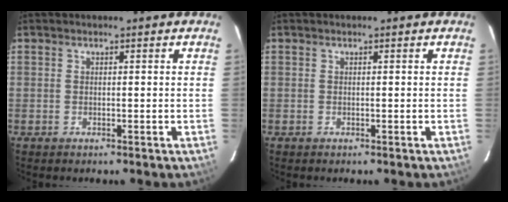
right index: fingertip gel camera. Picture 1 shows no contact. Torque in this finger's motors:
{"motor_torque": [0.09, -0.03, -0.01, 0.00]}